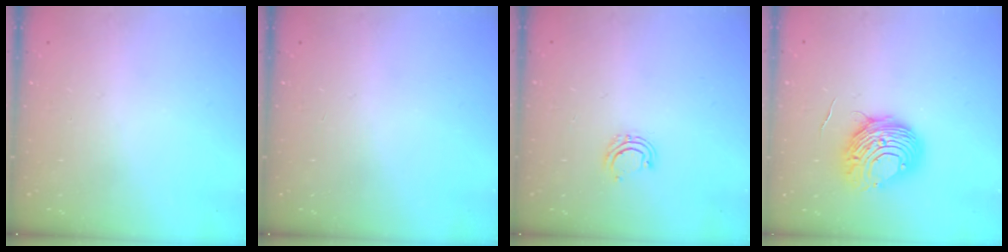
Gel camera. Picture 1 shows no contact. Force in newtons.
{"total": 0.0}
{"total": 4.7, "press": 4.7, "slide": 0.8}
{"total": 10.3, "press": 10.3, "slide": 0.7}